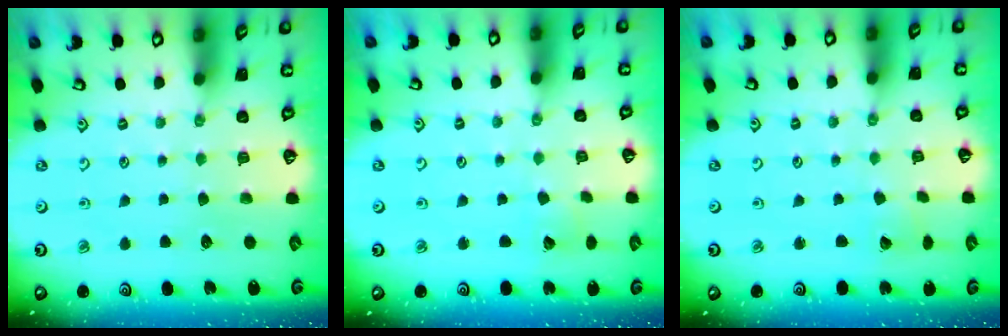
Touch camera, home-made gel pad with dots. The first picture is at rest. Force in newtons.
{"total": 3.4, "press": 3.4, "slide": 0.2}
{"total": 3.2, "press": 3.2, "slide": 0.3}